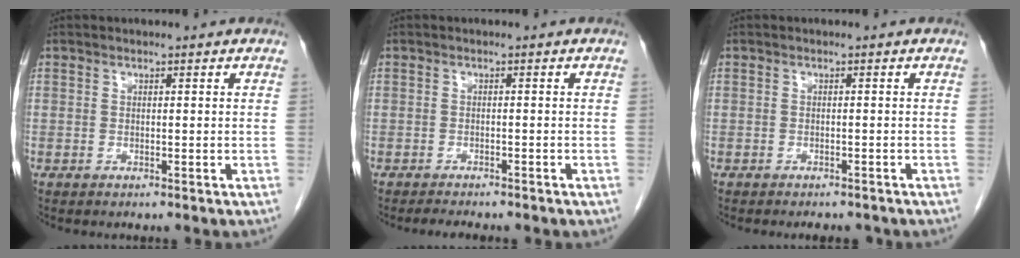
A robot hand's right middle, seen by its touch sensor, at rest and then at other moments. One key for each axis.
{"total": 4.3, "fx": -3.6, "fy": 1.0, "fz": 2.0, "tx": -0.029, "ty": -0.006, "tz": -0.042}
{"total": 3.2, "fx": -2.9, "fy": 1.1, "fz": 1.0, "tx": -0.011, "ty": -0.003, "tz": -0.033}